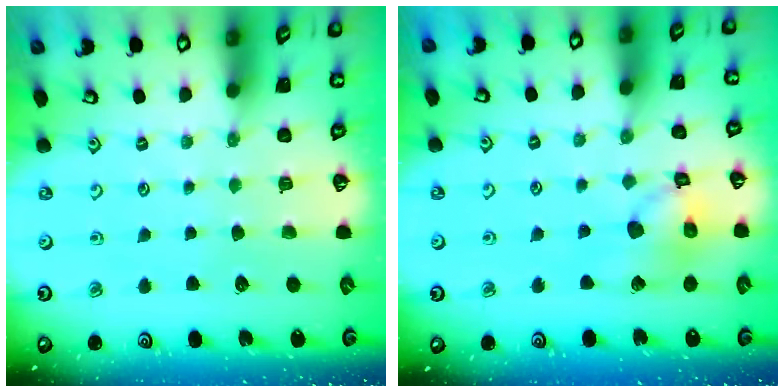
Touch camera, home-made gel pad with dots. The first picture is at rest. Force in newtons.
{"total": 13.5, "press": 13.3, "slide": 1.9}